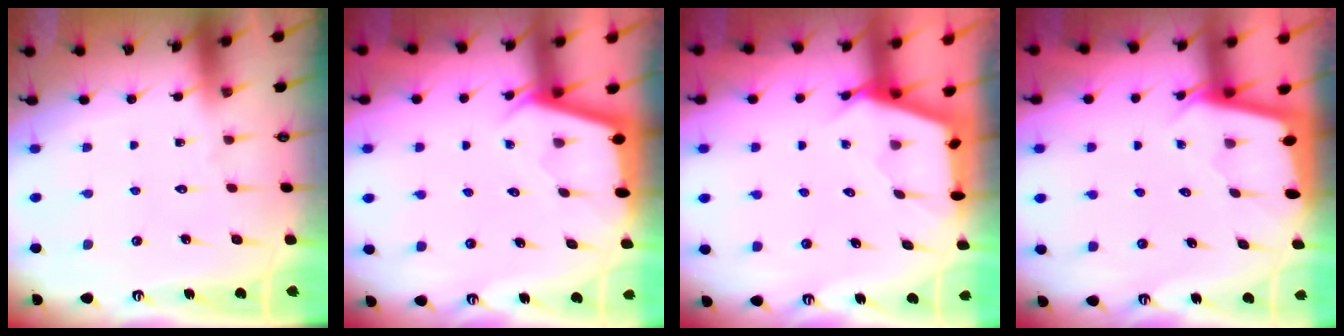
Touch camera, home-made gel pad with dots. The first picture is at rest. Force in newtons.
{"total": 2.6, "press": 2.6, "slide": 0.2}
{"total": 2.6, "press": 2.6, "slide": 0.3}
{"total": 1.8, "press": 1.8, "slide": 0.1}